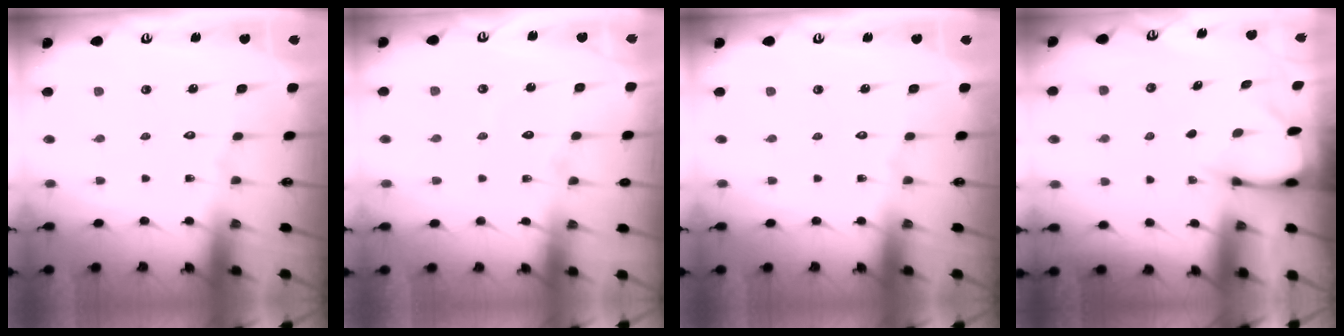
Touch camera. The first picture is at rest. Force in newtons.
{"total": 2.6, "press": 2.6, "slide": 0.2}
{"total": 0.0}
{"total": 2.4, "press": 2.4, "slide": 0.3}